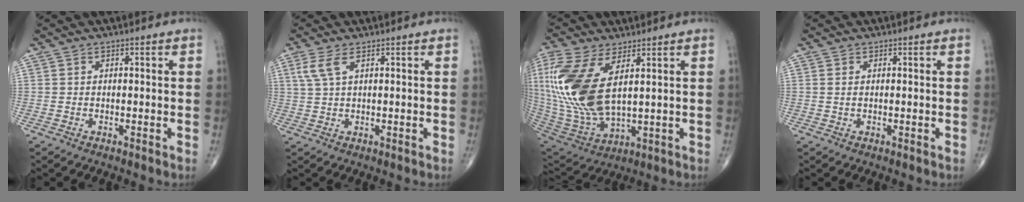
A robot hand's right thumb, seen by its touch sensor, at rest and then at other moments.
{"total": 3.5, "force": [1.6, 1.2, 2.9], "torque": [-0.079, 0.008, 0.041]}
{"total": 20.1, "force": [5.0, 9.5, 17.0], "torque": [-0.391, -0.027, 0.107]}
{"total": 0.7, "force": [0.2, 0.4, 0.6], "torque": [-0.015, 0.004, 0.007]}